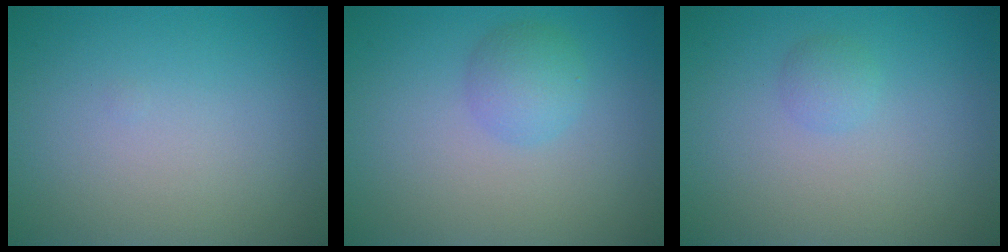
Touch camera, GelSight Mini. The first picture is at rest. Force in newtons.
{"total": 2.3, "press": 2.3, "slide": 0.1}
{"total": 1.1, "press": 1.1, "slide": 0.1}